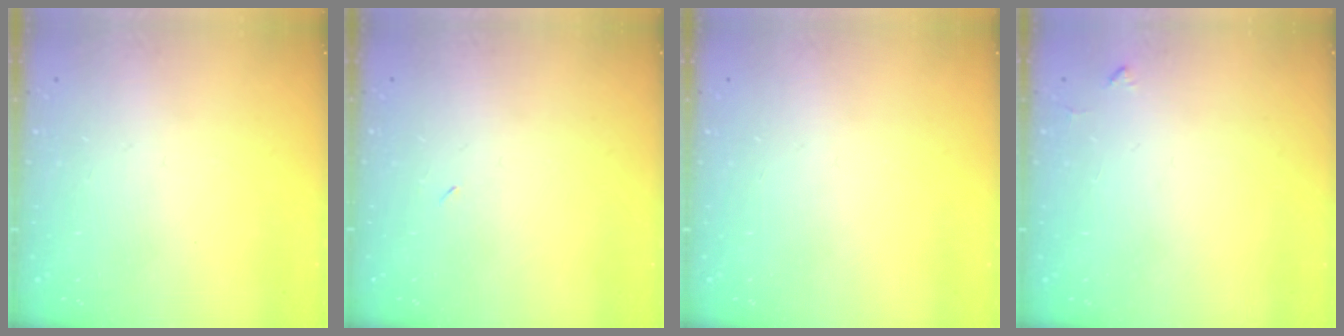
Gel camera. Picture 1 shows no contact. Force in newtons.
{"total": 2.2, "press": 1.8, "slide": 1.2}
{"total": 0.0}
{"total": 3.5, "press": 3.5, "slide": 0.5}